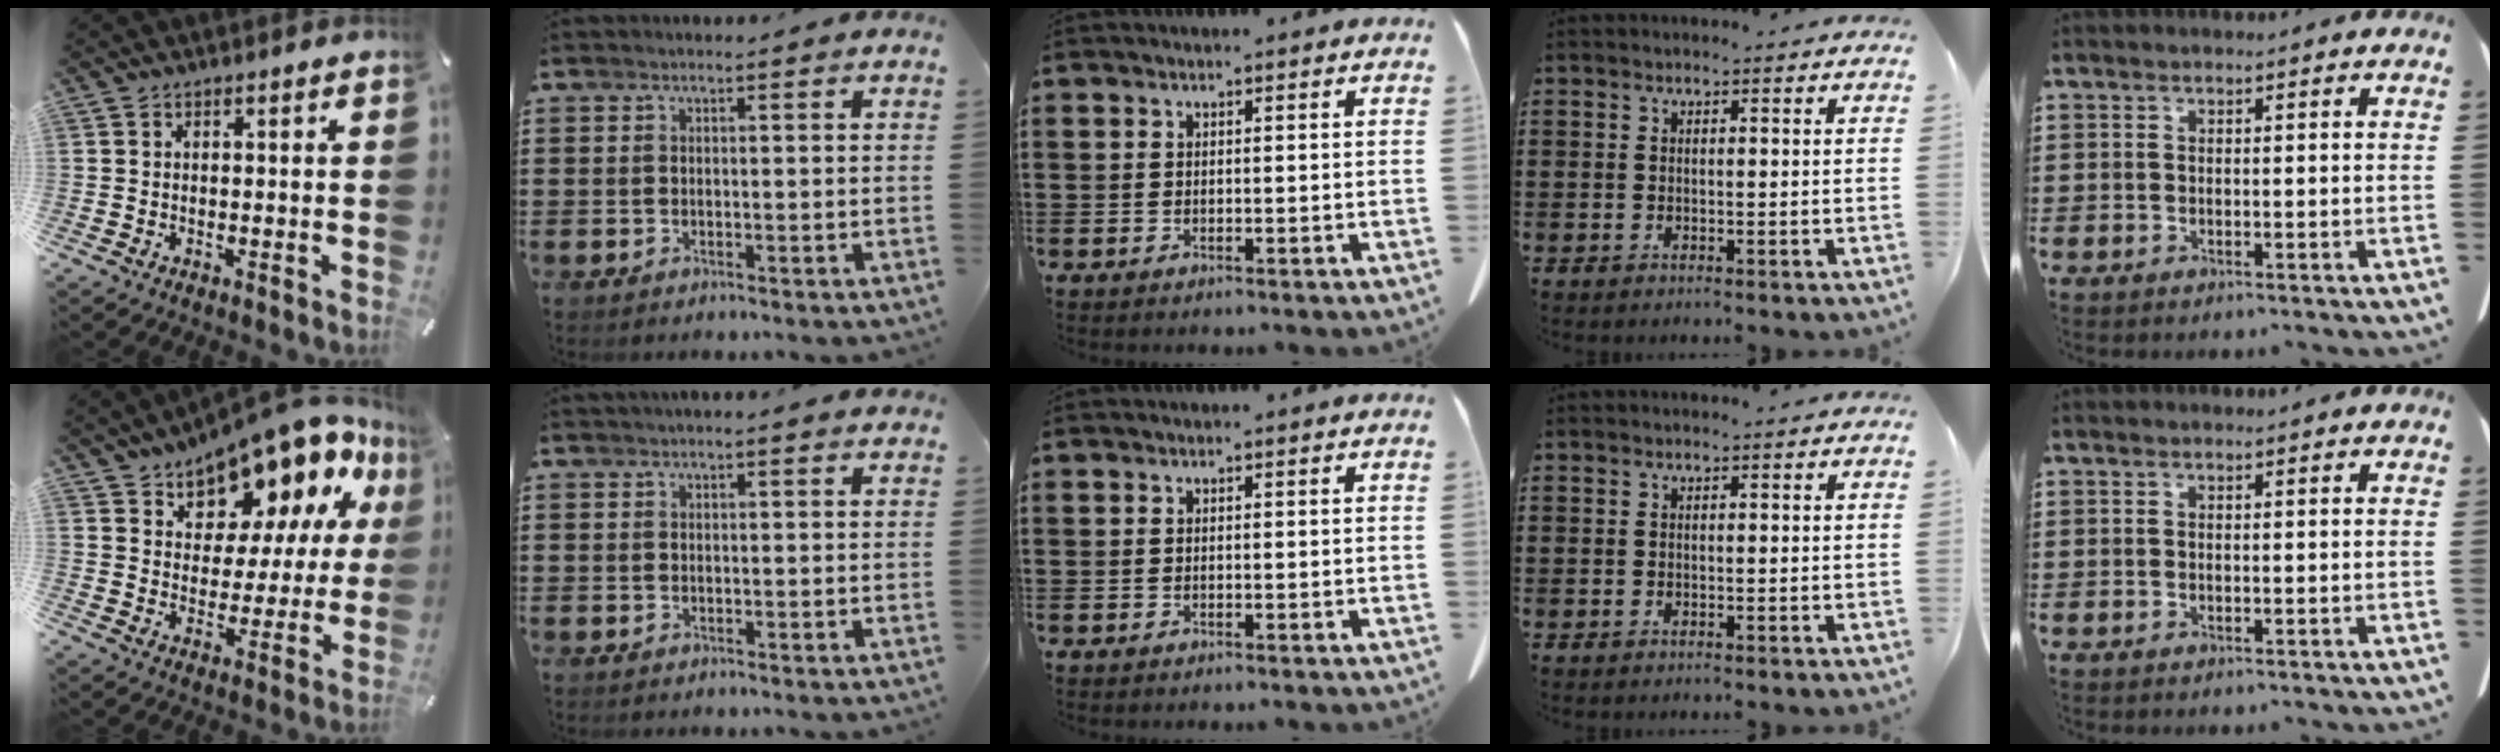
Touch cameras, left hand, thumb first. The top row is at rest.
{"thumb": {"total": 14.1, "force": [12.4, 5.8, 3.4], "torque": [-0.064, -0.123, 0.212]}, "index": {"total": 0.8, "force": [0.8, 0.2, 0.2], "torque": [-0.006, 0.000, 0.016]}}